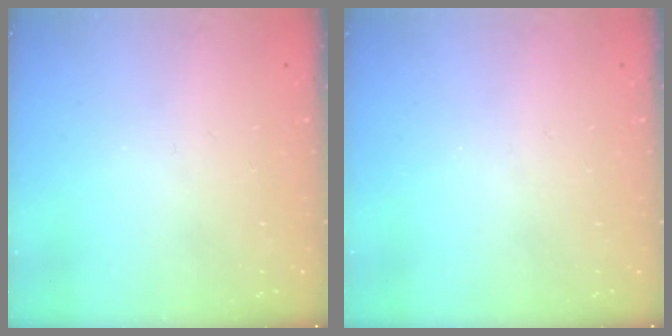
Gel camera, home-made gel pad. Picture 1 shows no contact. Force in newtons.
{"total": 0.0}